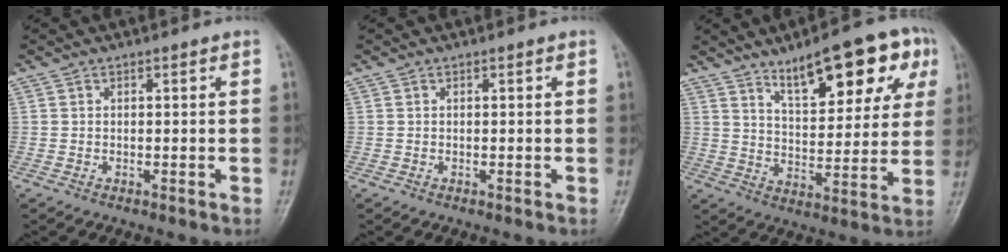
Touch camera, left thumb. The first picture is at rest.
{"total": 0.0}
{"total": 16.8, "force": [8.9, 6.2, 12.8], "torque": [-0.138, -0.025, 0.134]}